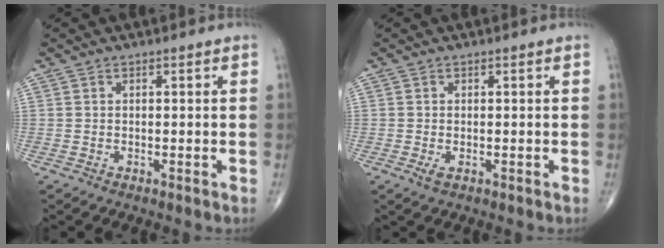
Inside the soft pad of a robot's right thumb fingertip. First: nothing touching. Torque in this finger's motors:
{"motor_torque": [0.59, 0.27, -0.12, -0.21, 0.00]}